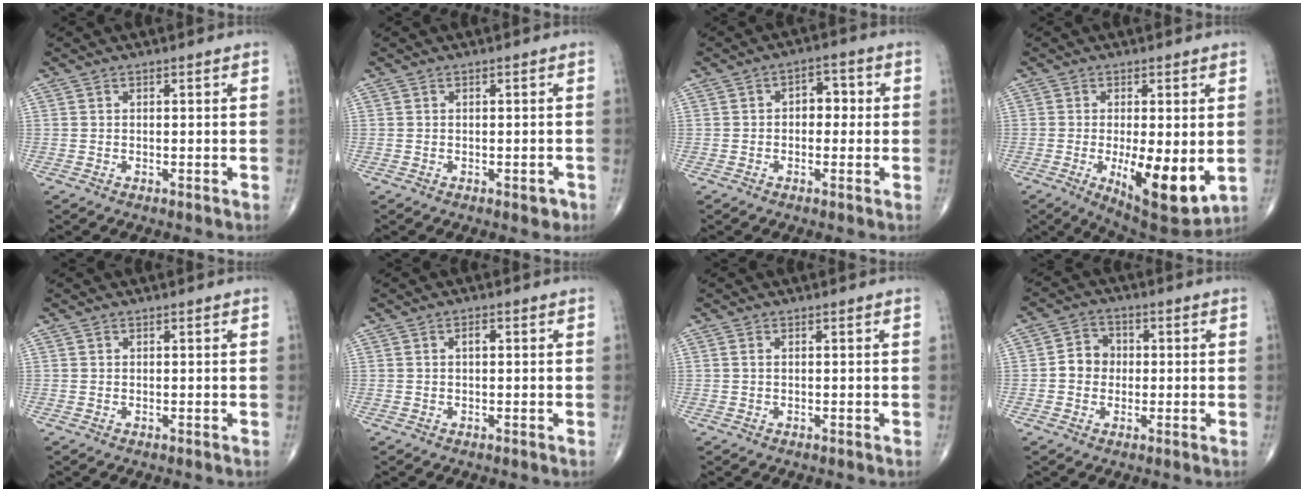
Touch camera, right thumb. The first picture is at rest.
{"total": 1.7, "force": [-0.8, 0.9, 1.1], "torque": [-0.007, 0.003, -0.008]}
{"total": 4.6, "force": [0.1, 3.1, 3.4], "torque": [-0.018, 0.016, -0.007]}
{"total": 12.7, "force": [-2.2, 4.3, 11.7], "torque": [-0.173, -0.030, -0.023]}
{"total": 0.0}
{"total": 1.3, "force": [0.2, 0.6, 1.1], "torque": [-0.014, 0.002, 0.001]}
{"total": 0.5, "force": [0.1, 0.3, 0.5], "torque": [-0.012, 0.005, 0.003]}
{"total": 5.2, "force": [-0.2, 4.6, 2.4], "torque": [-0.022, 0.015, -0.012]}